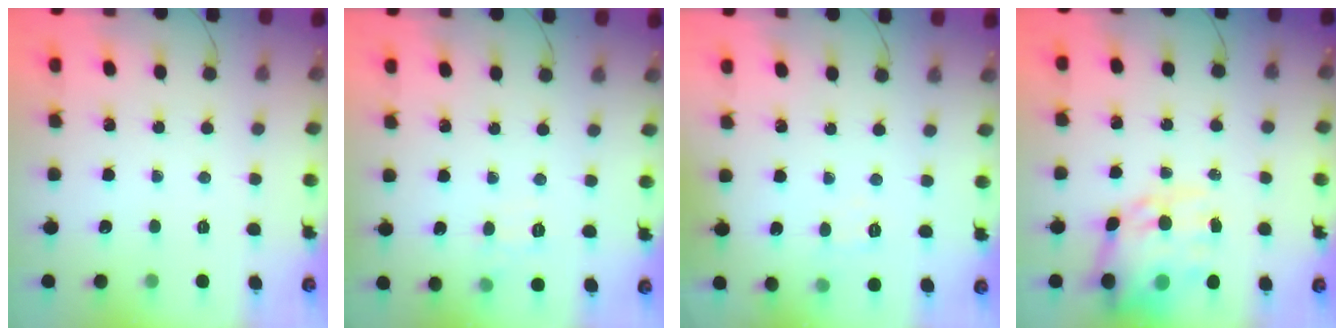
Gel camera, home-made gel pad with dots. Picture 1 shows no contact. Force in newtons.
{"total": 5.2, "press": 4.9, "slide": 1.6}
{"total": 4.4, "press": 4.1, "slide": 1.6}
{"total": 16.3, "press": 15.7, "slide": 4.2}